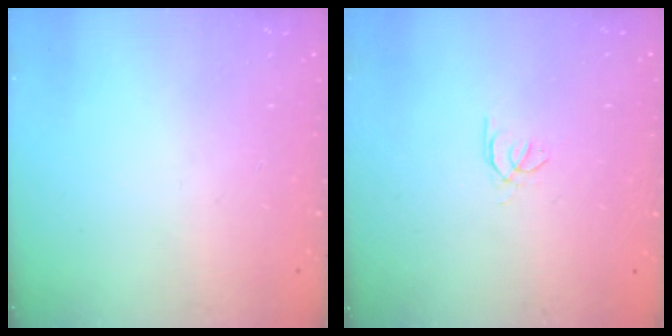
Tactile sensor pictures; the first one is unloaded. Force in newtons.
{"total": 0.5, "press": 0.4, "slide": 0.3}